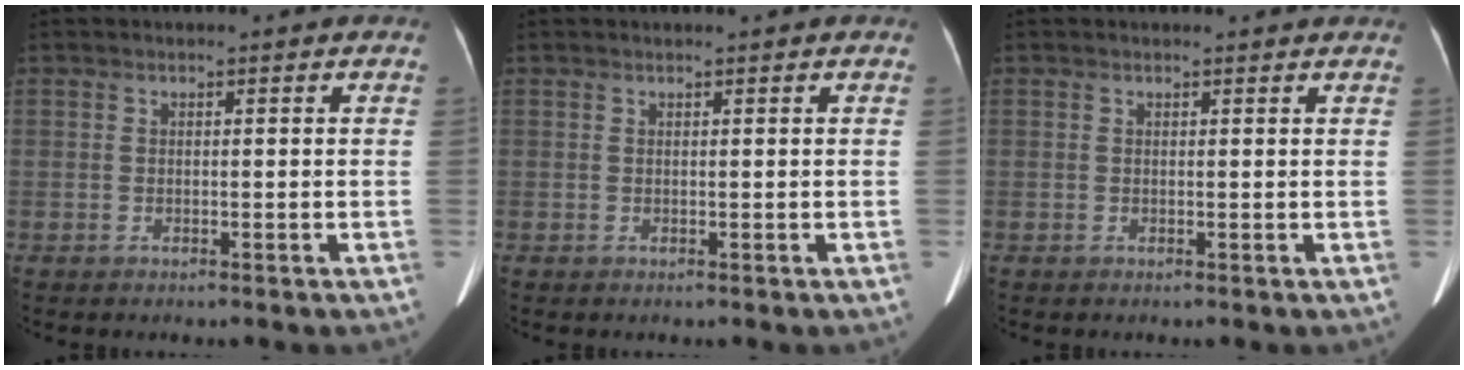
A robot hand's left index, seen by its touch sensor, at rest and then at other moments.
{"total": 1.1, "force": [1.0, -0.1, 0.5], "torque": [-0.007, 0.012, 0.019]}
{"total": 2.9, "force": [2.8, 0.2, 0.6], "torque": [-0.011, 0.011, 0.027]}